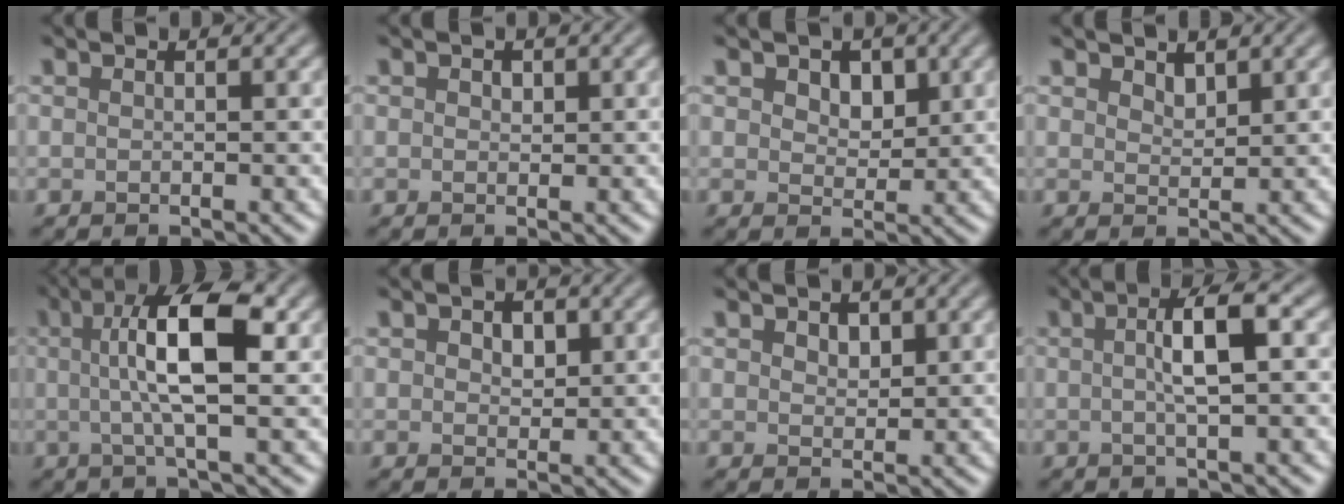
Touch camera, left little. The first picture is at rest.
{"total": 0.9, "force": [0.4, 0.7, 0.4], "torque": [-0.009, 0.001, 0.003]}
{"total": 2.7, "force": [1.1, 1.9, 1.6], "torque": [-0.037, -0.012, 0.014]}
{"total": 1.3, "force": [1.0, 0.6, 0.6], "torque": [-0.017, -0.002, 0.017]}
{"total": 7.4, "force": [0.9, 1.9, 7.1], "torque": [-0.119, 0.010, 0.008]}
{"total": 2.3, "force": [0.6, 1.7, 1.5], "torque": [-0.025, 0.002, 0.001]}
{"total": 1.4, "force": [0.6, 1.0, 0.8], "torque": [-0.019, -0.002, 0.009]}
{"total": 3.9, "force": [0.3, 0.8, 3.9], "torque": [-0.072, 0.012, -0.002]}